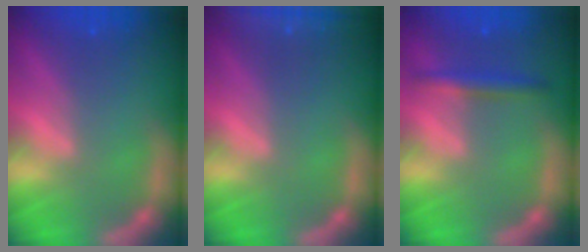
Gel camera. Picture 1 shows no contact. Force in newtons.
{"total": 10.1}
{"total": 2.4}